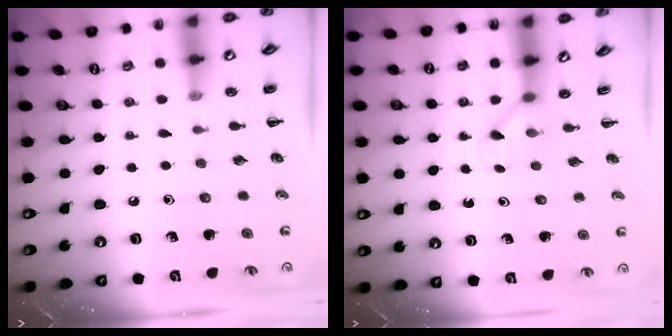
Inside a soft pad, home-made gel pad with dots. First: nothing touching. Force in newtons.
{"total": 2.8, "press": 2.7, "slide": 0.9}